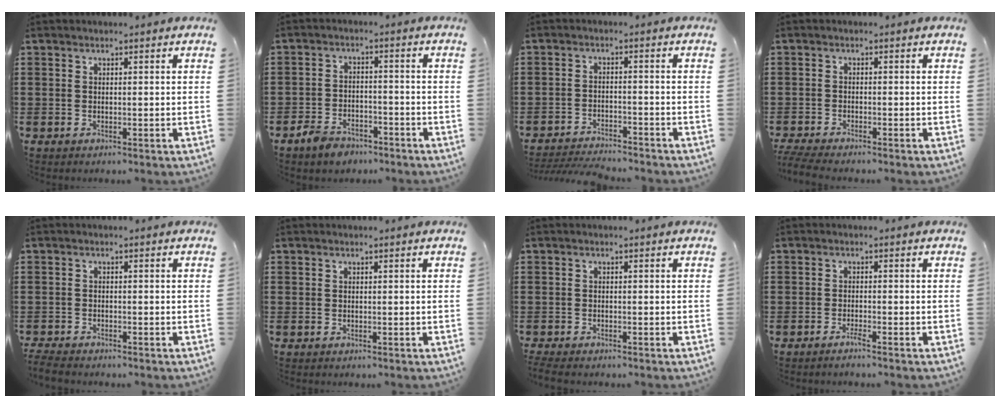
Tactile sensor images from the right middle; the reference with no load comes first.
{"total": 3.8, "force": [-3.3, 1.5, 1.2], "torque": [-0.036, 0.007, -0.070]}
{"total": 3.6, "force": [-3.6, 0.3, 0.5], "torque": [-0.018, 0.000, -0.078]}
{"total": 2.3, "force": [-2.1, 0.0, 0.8], "torque": [-0.029, -0.005, -0.047]}
{"total": 1.9, "force": [-1.9, 0.2, 0.4], "torque": [-0.017, -0.002, -0.042]}
{"total": 0.0}
{"total": 1.1, "force": [-1.0, 0.1, 0.2], "torque": [-0.007, -0.003, -0.019]}
{"total": 1.4, "force": [-1.1, -0.1, 0.9], "torque": [-0.016, -0.004, -0.020]}